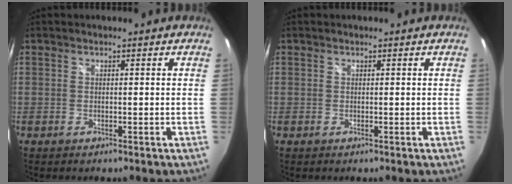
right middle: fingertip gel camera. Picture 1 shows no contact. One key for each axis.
{"total": 0.0}